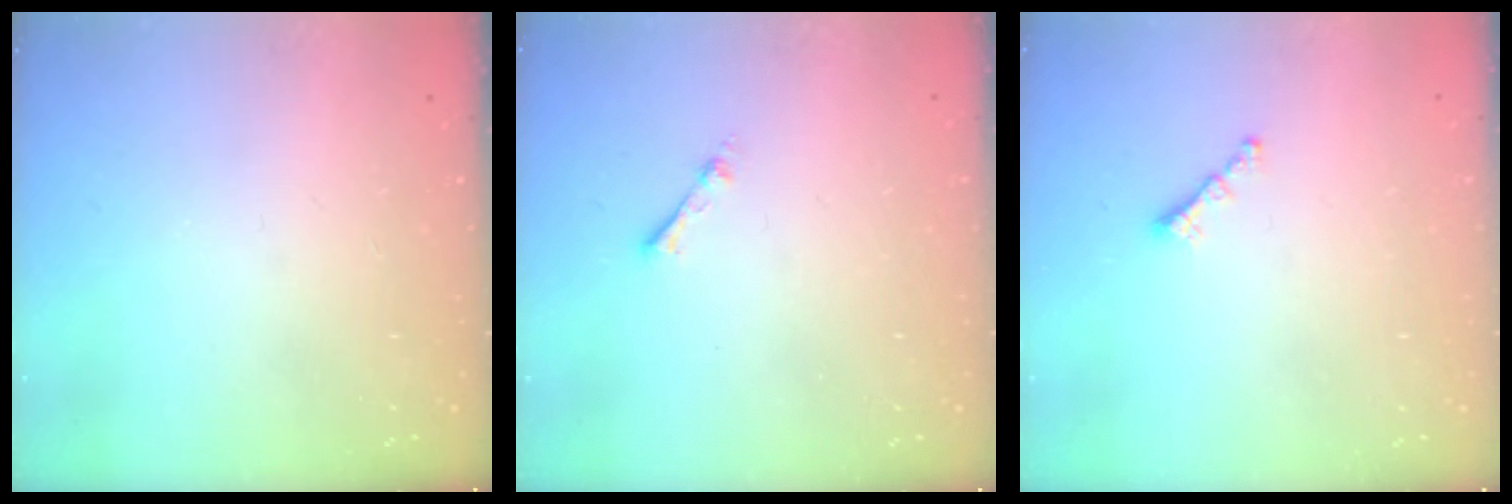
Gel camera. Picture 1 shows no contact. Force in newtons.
{"total": 1.9, "press": 1.9, "slide": 0.3}
{"total": 1.6, "press": 1.5, "slide": 0.5}